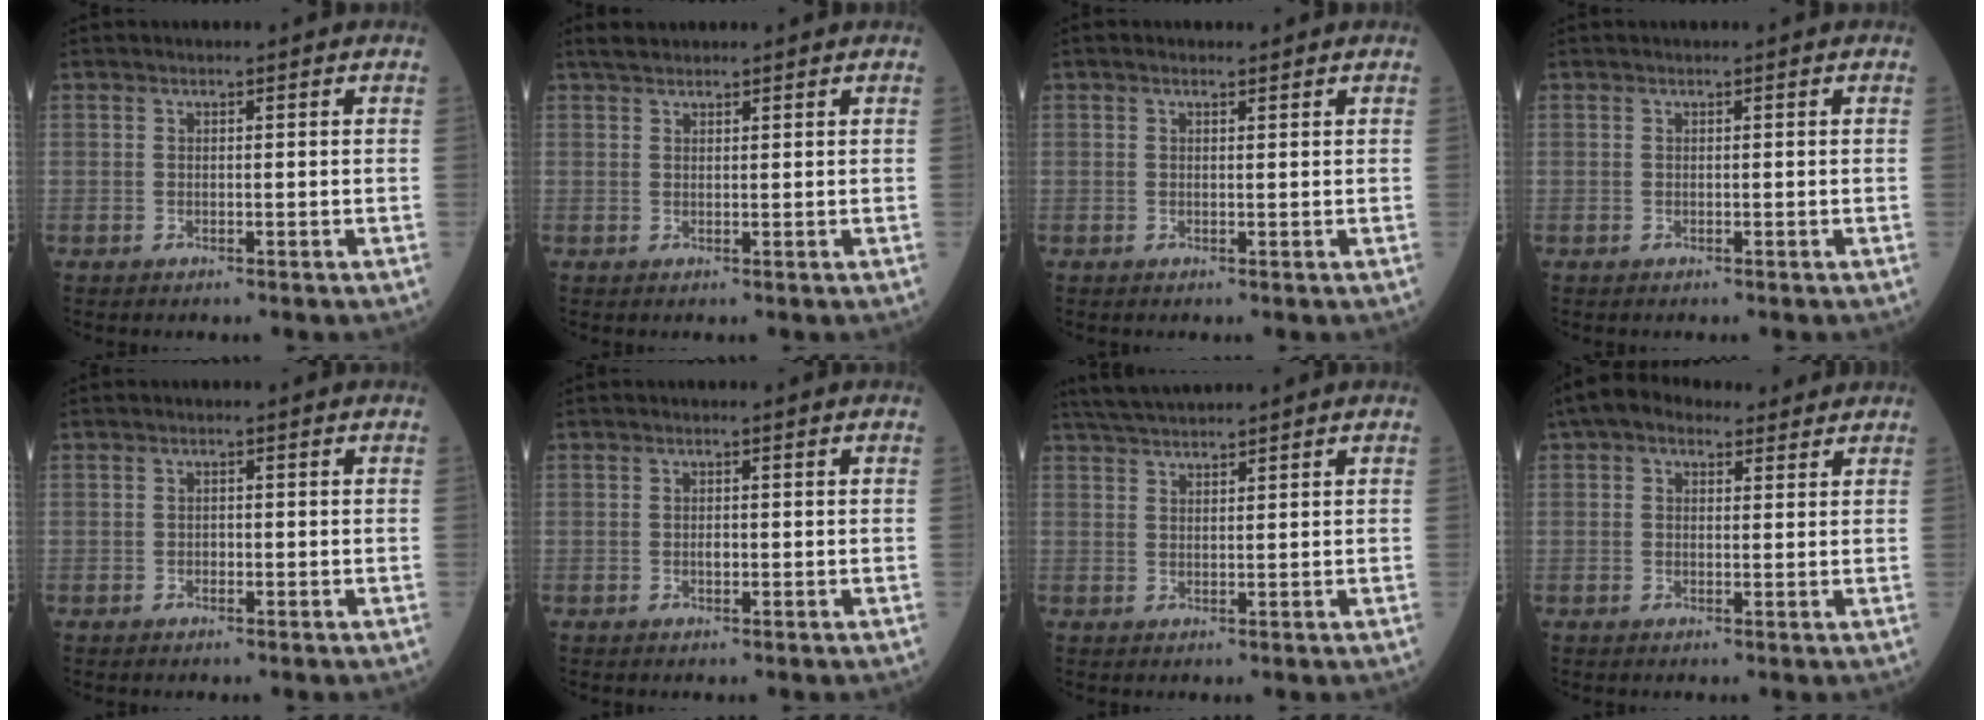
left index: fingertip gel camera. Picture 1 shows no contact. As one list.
[{"total": 2.3, "force": [2.1, 0.8, 0.7], "torque": [-0.014, 0.017, 0.036]}, {"total": 0.9, "force": [0.6, 0.4, 0.5], "torque": [-0.017, 0.005, 0.009]}, {"total": 0.0}, {"total": 0.7, "force": [-0.2, 0.5, 0.4], "torque": [-0.005, 0.002, -0.007]}, {"total": 0.9, "force": [-0.1, 0.5, 0.7], "torque": [-0.016, 0.000, -0.002]}, {"total": 5.3, "force": [4.9, 0.0, 2.0], "torque": [-0.041, 0.029, 0.095]}, {"total": 6.7, "force": [4.7, 3.6, 3.1], "torque": [-0.057, 0.042, 0.078]}]